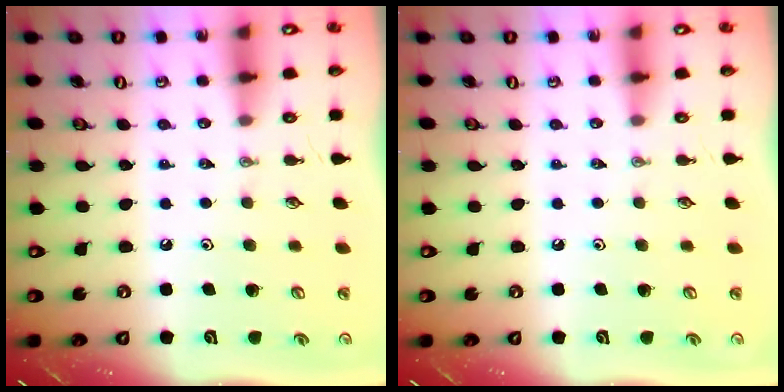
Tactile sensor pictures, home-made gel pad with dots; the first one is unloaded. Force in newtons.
{"total": 0.0}